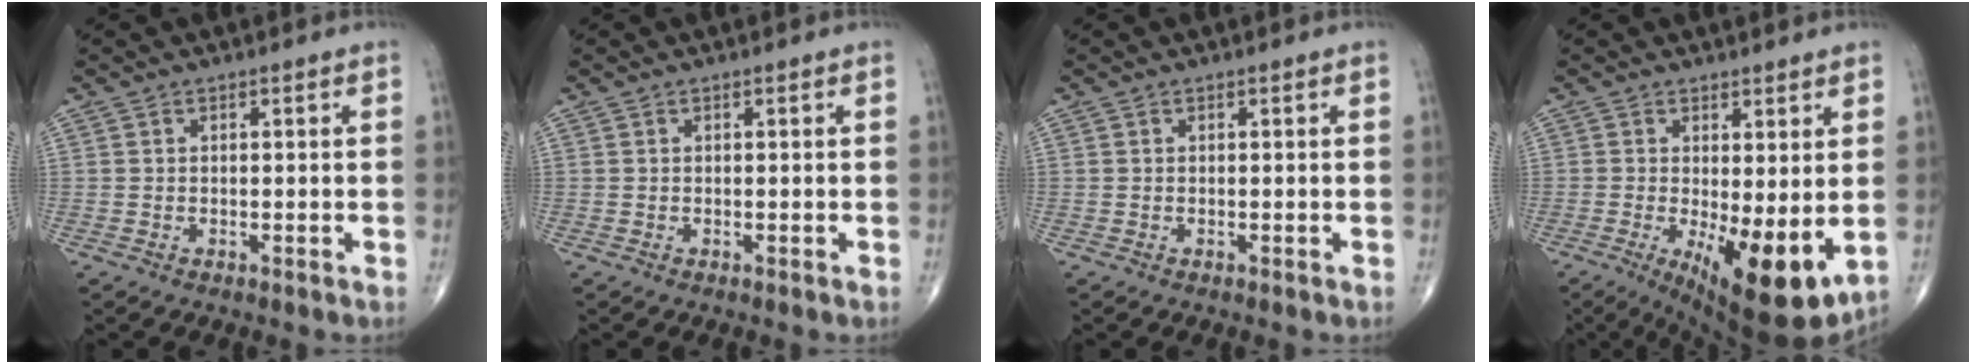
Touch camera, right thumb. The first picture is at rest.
{"total": 0.0}
{"total": 0.0}
{"total": 12.8, "force": [-2.1, 4.3, 11.8], "torque": [-0.171, -0.030, -0.018]}